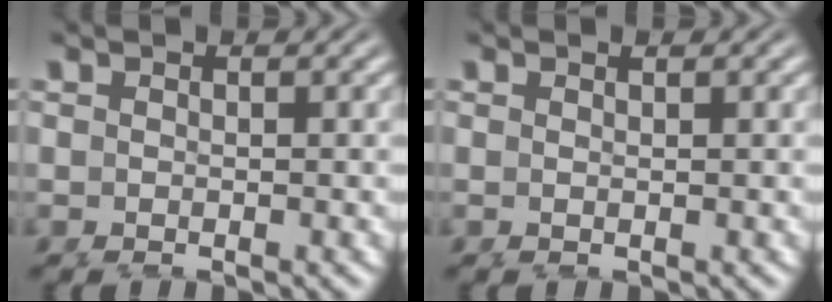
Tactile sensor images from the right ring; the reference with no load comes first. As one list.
[{"total": 0.5, "force": [0.2, -0.5, 0.1], "torque": [-0.001, -0.002, 0.008]}]